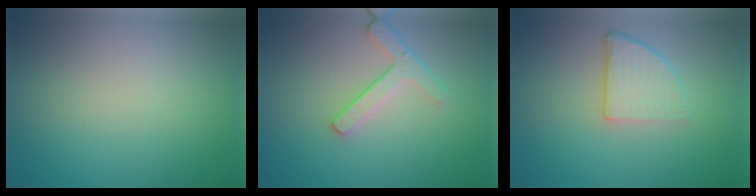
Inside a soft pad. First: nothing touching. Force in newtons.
{"total": 2.6, "press": 2.2, "slide": 1.3}
{"total": 3.3, "press": 2.5, "slide": 2.2}